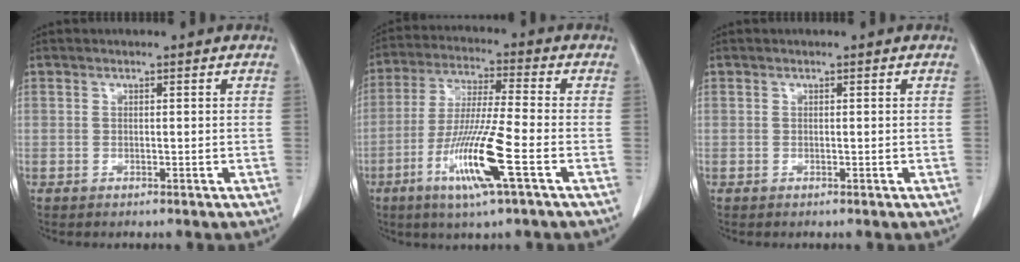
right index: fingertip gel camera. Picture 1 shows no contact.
{"total": 12.6, "force": [-5.0, -0.2, 11.6], "torque": [-0.233, -0.022, -0.097]}
{"total": 0.0}